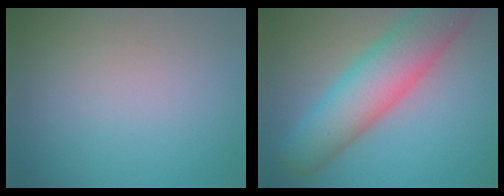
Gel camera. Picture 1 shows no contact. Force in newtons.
{"total": 9.3, "press": 9.3, "slide": 0.5}